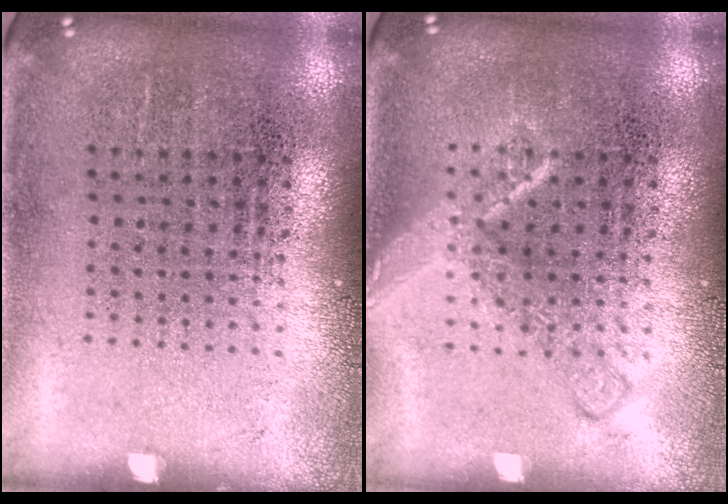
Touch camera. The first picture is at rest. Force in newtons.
{"total": 2.1, "press": 2.1, "slide": 0.3}